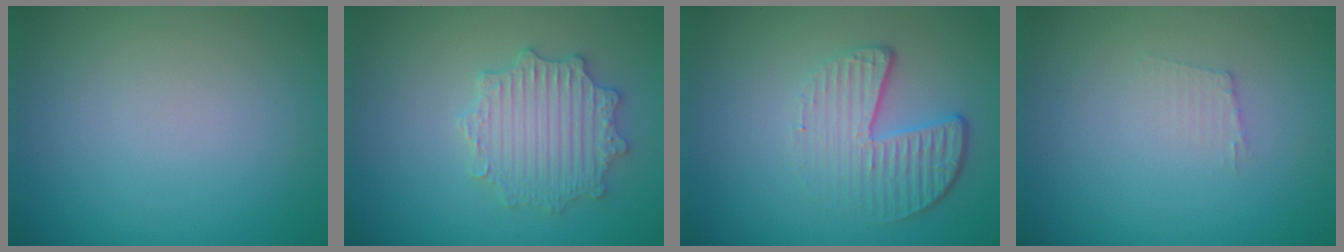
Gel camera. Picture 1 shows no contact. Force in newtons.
{"total": 3.7, "press": 3.5, "slide": 1.4}
{"total": 4.4, "press": 2.8, "slide": 3.3}
{"total": 1.1, "press": 1.0, "slide": 0.2}